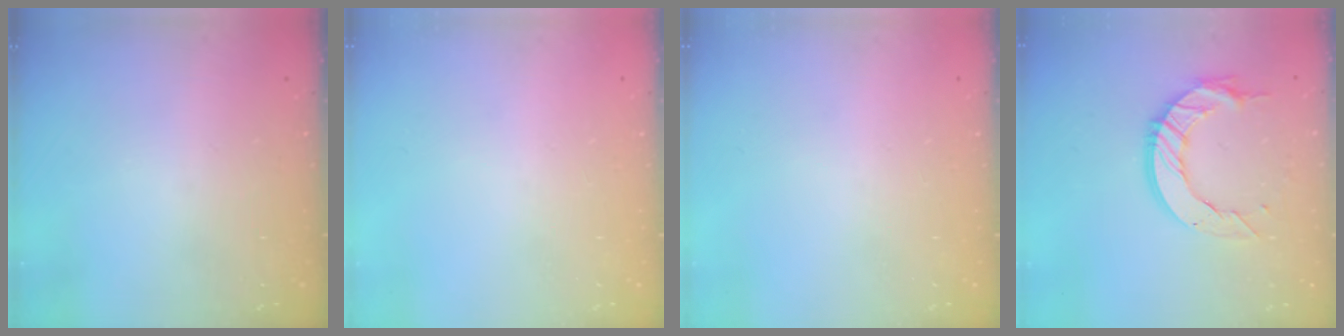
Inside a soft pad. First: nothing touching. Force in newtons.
{"total": 0.0}
{"total": 0.0}
{"total": 12.5, "press": 12.4, "slide": 0.9}